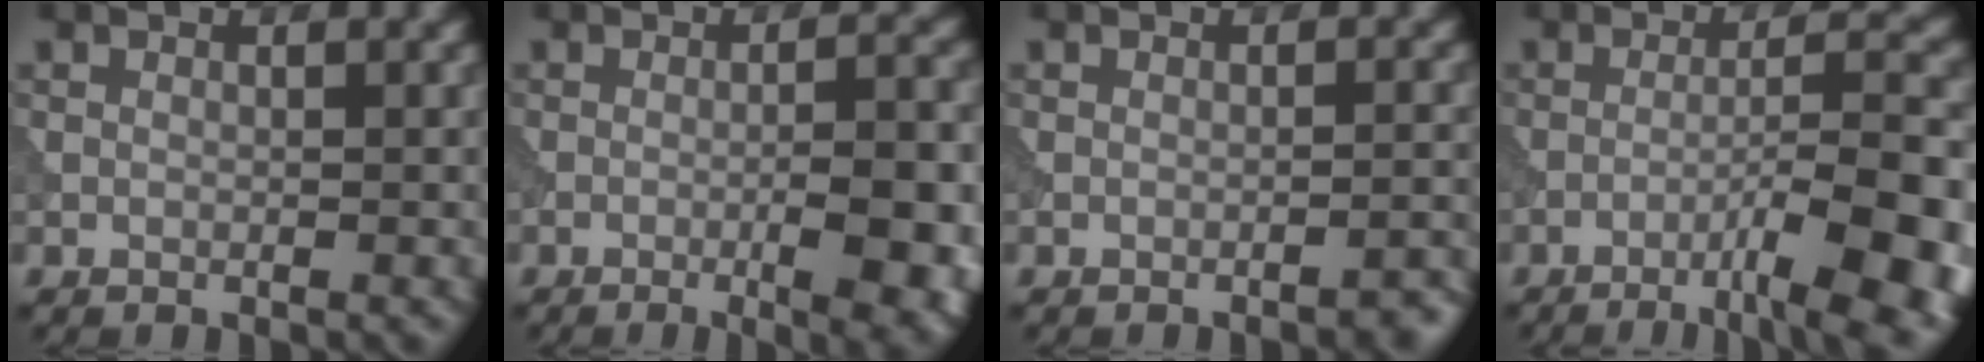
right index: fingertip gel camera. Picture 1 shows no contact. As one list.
[{"total": 8.1, "force": [-2.2, 2.6, 7.4], "torque": [-0.082, 0.005, -0.019]}, {"total": 1.9, "force": [-1.5, 0.4, 1.1], "torque": [-0.004, 0.007, -0.022]}, {"total": 10.8, "force": [-5.1, 2.6, 9.1], "torque": [-0.116, 0.006, -0.064]}]